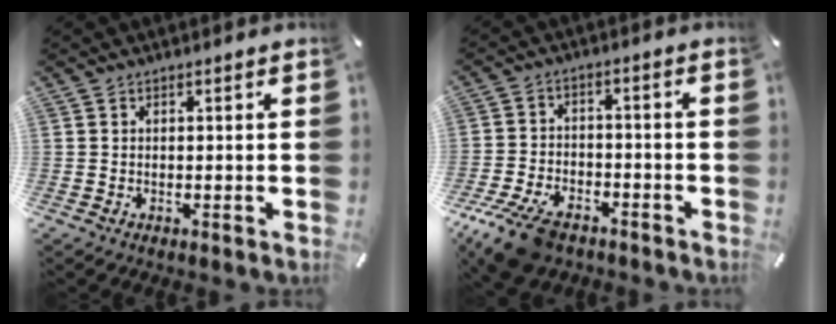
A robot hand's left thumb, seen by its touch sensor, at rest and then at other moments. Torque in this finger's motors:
{"motor_torque": [0.07, 0.79, 0.34, 0.26, 0.07]}